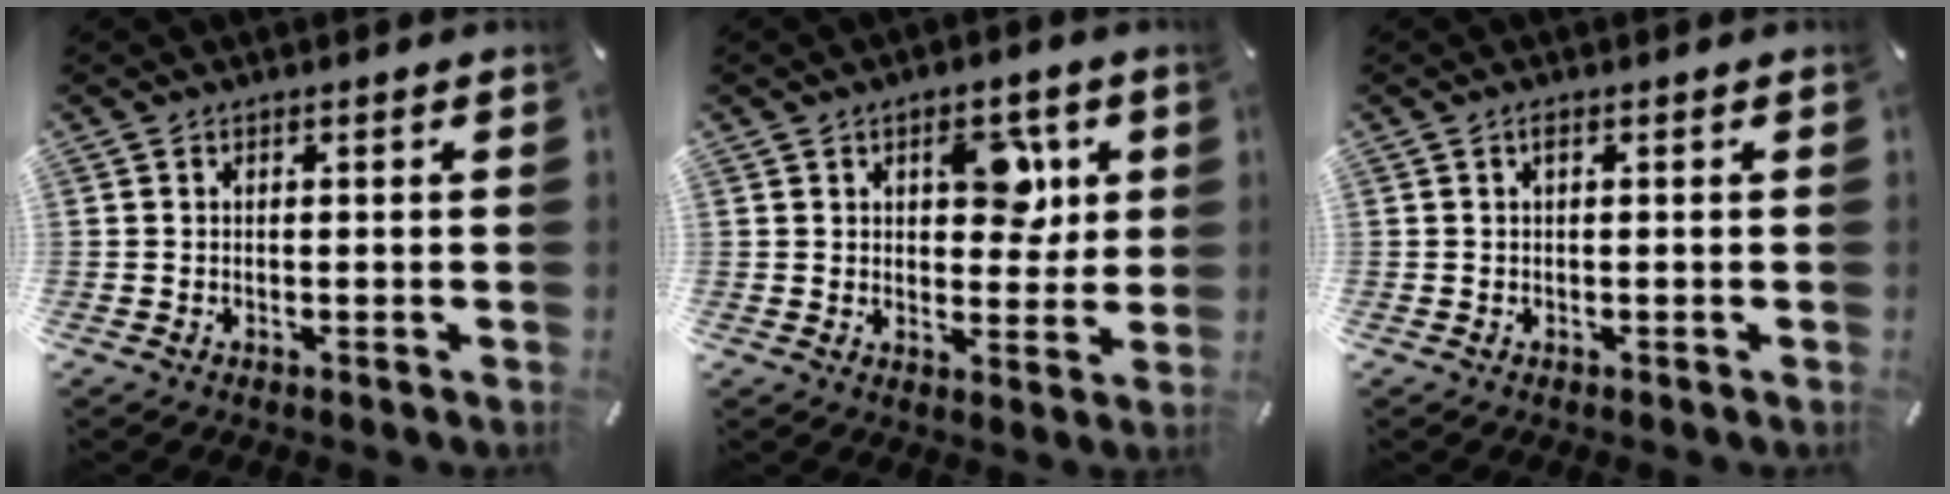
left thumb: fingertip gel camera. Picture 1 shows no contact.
{"total": 9.7, "force": [3.5, 6.0, 6.7], "torque": [-0.072, -0.011, 0.051]}
{"total": 1.1, "force": [0.2, 0.2, 1.0], "torque": [-0.020, 0.003, 0.003]}